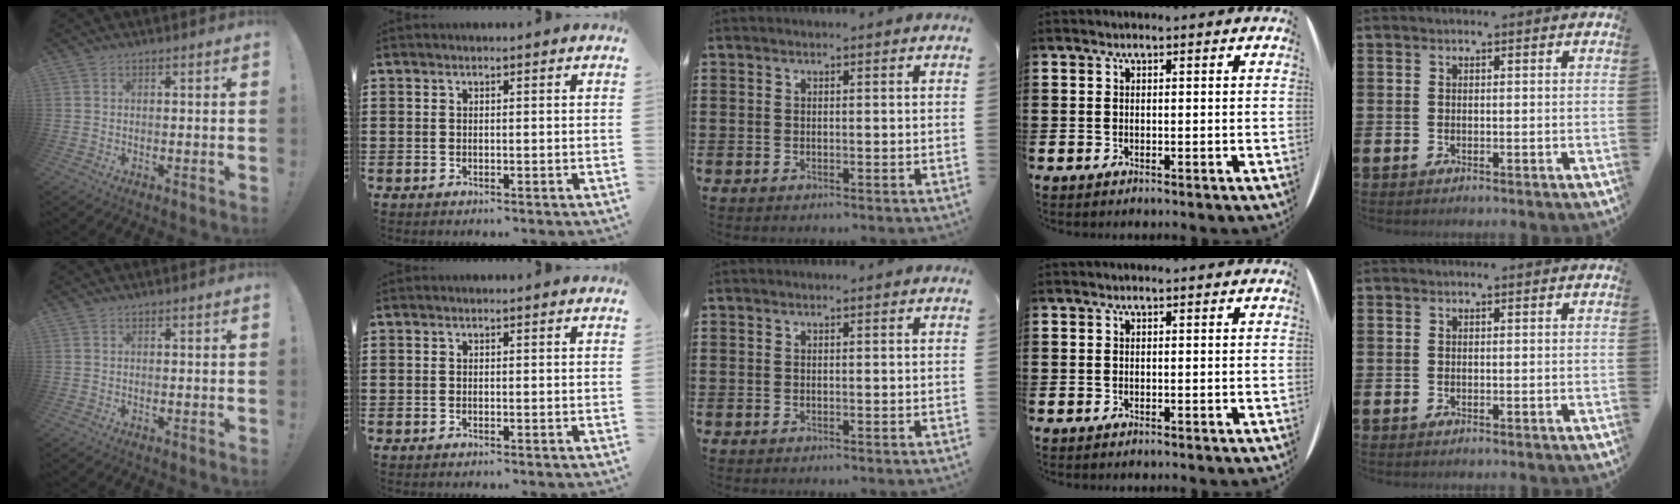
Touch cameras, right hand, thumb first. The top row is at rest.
{}